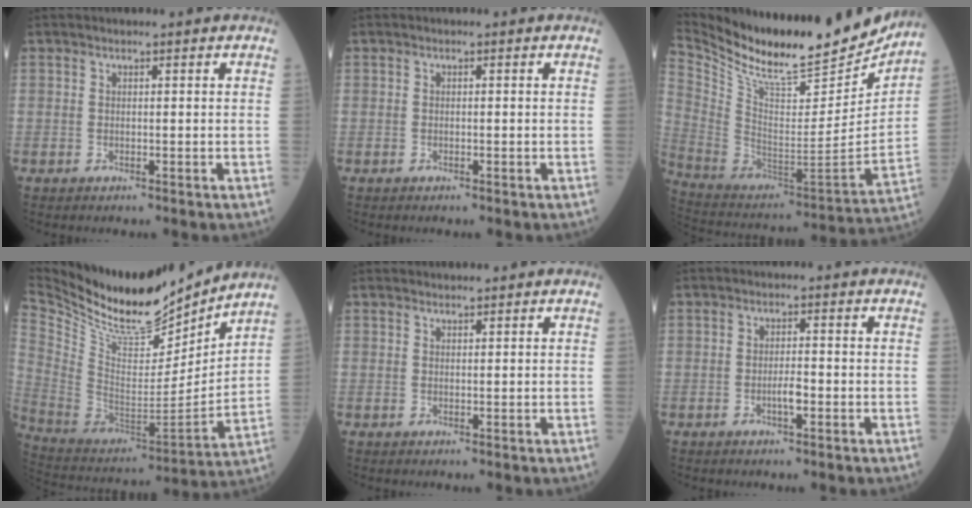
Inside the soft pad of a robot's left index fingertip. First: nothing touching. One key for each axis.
{"total": 0.0}
{"total": 25.2, "fx": 22.5, "fy": 4.0, "fz": 10.7, "tx": -0.200, "ty": -0.060, "tz": 0.354}
{"total": 21.9, "fx": 19.6, "fy": 4.9, "fz": 8.6, "tx": -0.175, "ty": -0.035, "tz": 0.338}
{"total": 0.8, "fx": 0.8, "fy": 0.0, "fz": -0.1, "tx": -0.005, "ty": 0.002, "tz": 0.016}
{"total": 2.1, "fx": -1.0, "fy": 0.3, "fz": 1.8, "tx": -0.030, "ty": -0.002, "tz": -0.019}